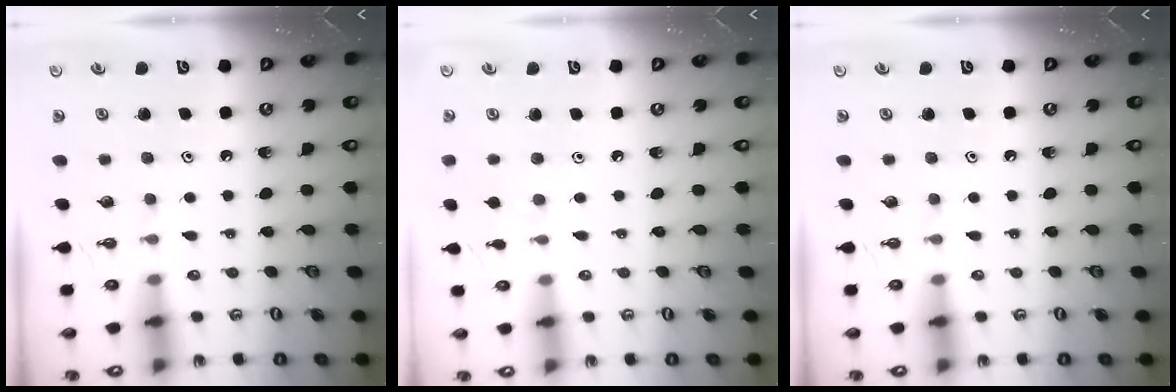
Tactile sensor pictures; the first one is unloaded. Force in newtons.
{"total": 3.3, "press": 3.2, "slide": 0.7}
{"total": 0.0}